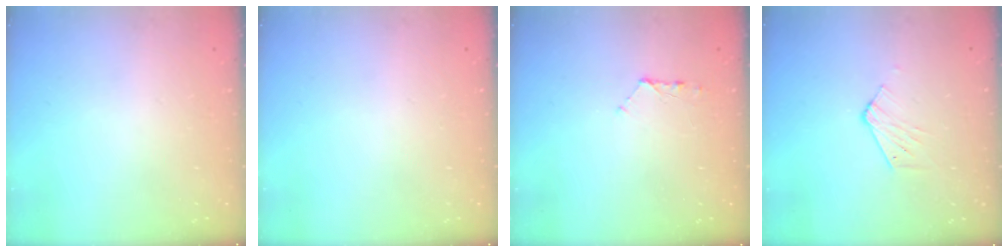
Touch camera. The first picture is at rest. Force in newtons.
{"total": 0.0}
{"total": 5.5, "press": 5.5, "slide": 0.6}
{"total": 4.6, "press": 4.5, "slide": 0.4}